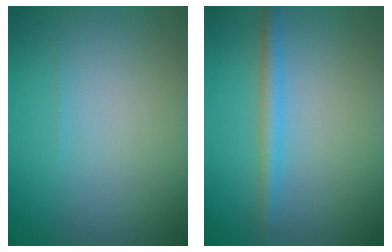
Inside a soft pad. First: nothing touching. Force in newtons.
{"total": 2.1, "press": 2.1, "slide": 0.2}